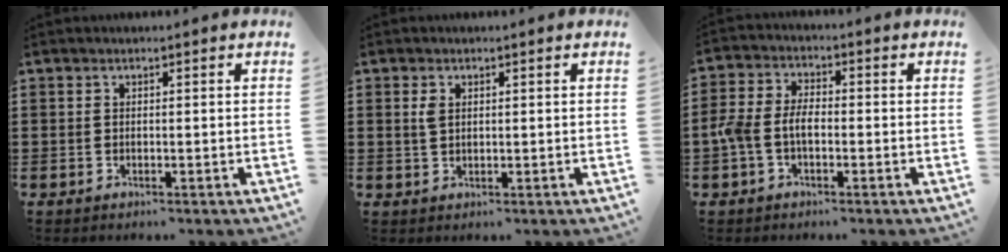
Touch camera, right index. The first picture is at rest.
{"total": 1.8, "force": [0.6, 1.0, 1.4], "torque": [-0.031, 0.004, 0.010]}
{"total": 5.0, "force": [-1.3, 2.8, 3.9], "torque": [-0.107, -0.005, -0.035]}